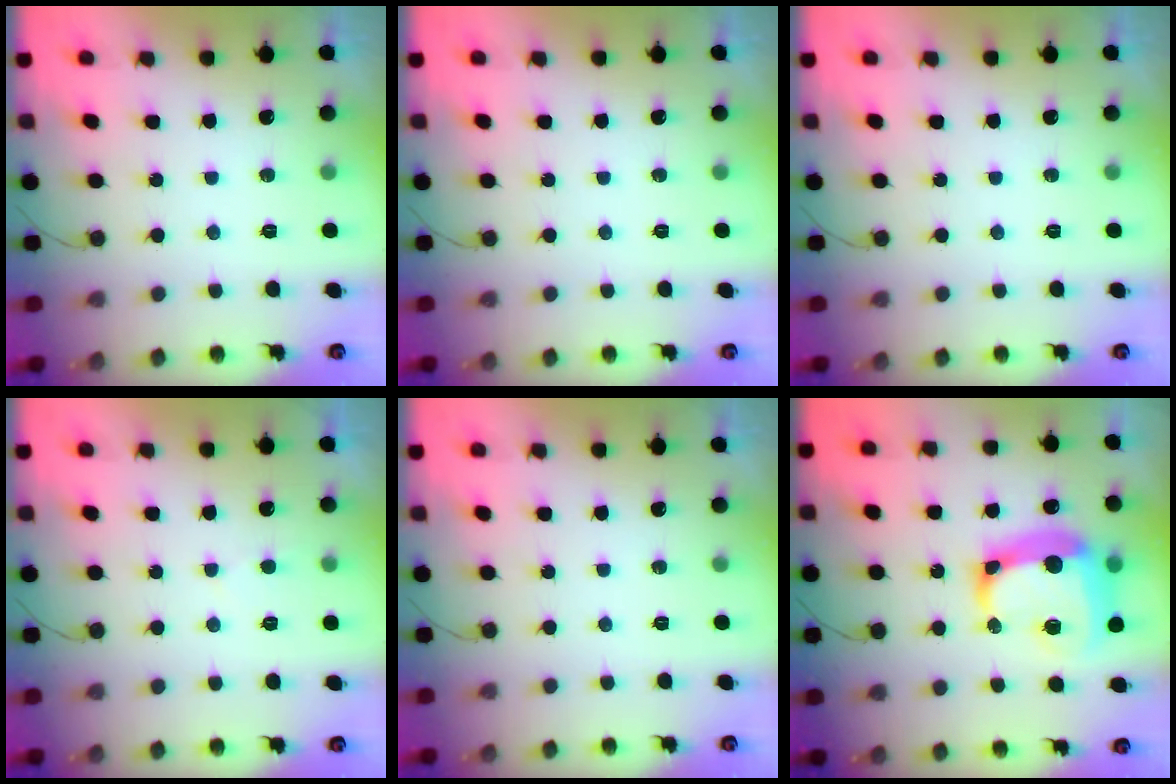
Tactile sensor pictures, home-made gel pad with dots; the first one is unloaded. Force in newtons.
{"total": 0.0}
{"total": 0.0}
{"total": 2.5, "press": 2.5, "slide": 0.2}
{"total": 0.0}
{"total": 18.5, "press": 18.2, "slide": 3.1}